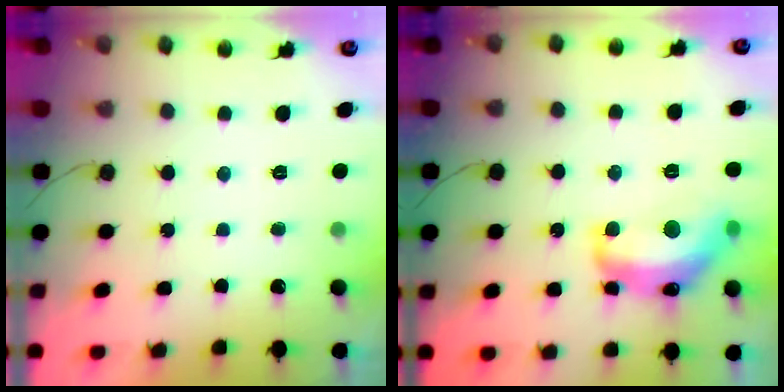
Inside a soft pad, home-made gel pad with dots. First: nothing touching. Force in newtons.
{"total": 14.9, "press": 14.8, "slide": 0.9}